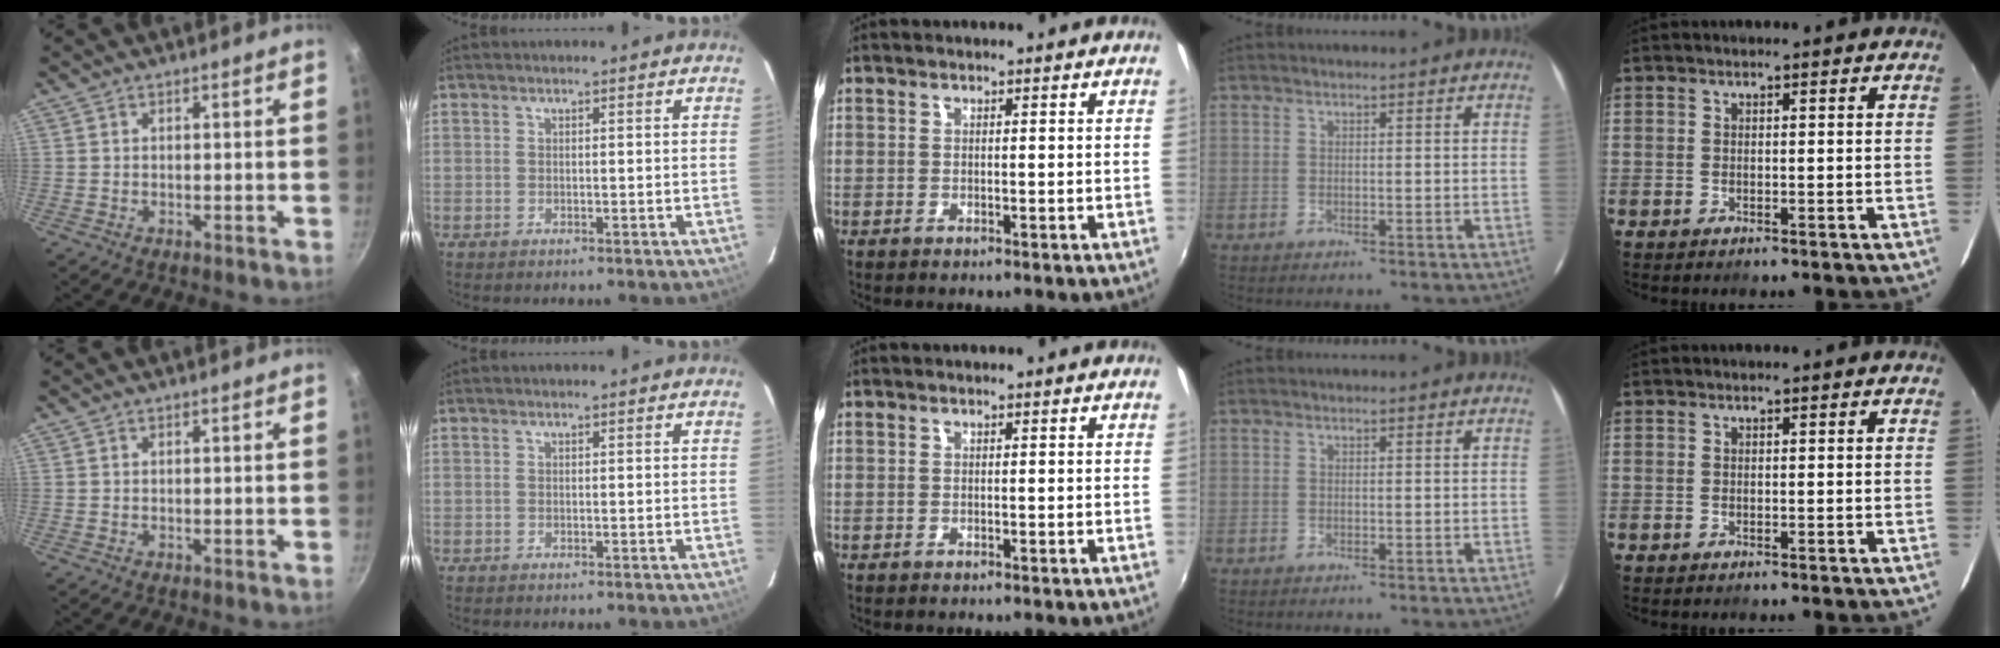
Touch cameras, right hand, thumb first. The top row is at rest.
{}